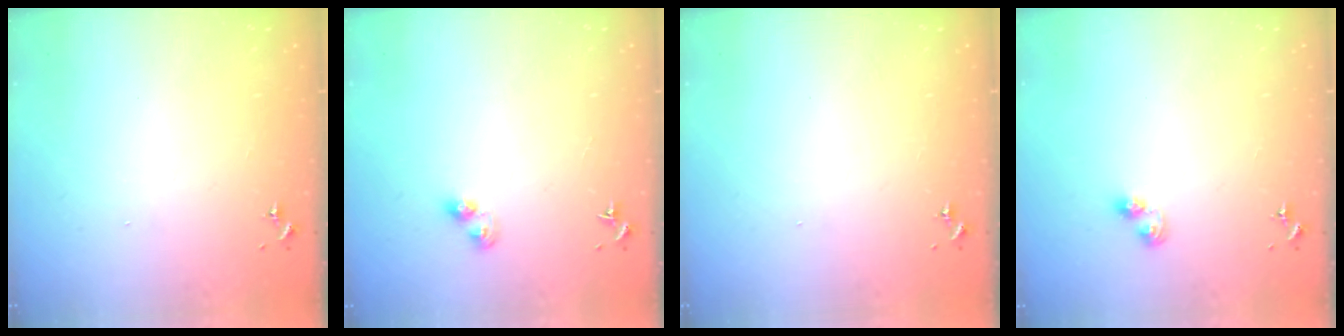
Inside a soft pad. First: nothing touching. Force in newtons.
{"total": 4.3, "press": 4.2, "slide": 0.5}
{"total": 0.0}
{"total": 3.6, "press": 3.5, "slide": 0.4}